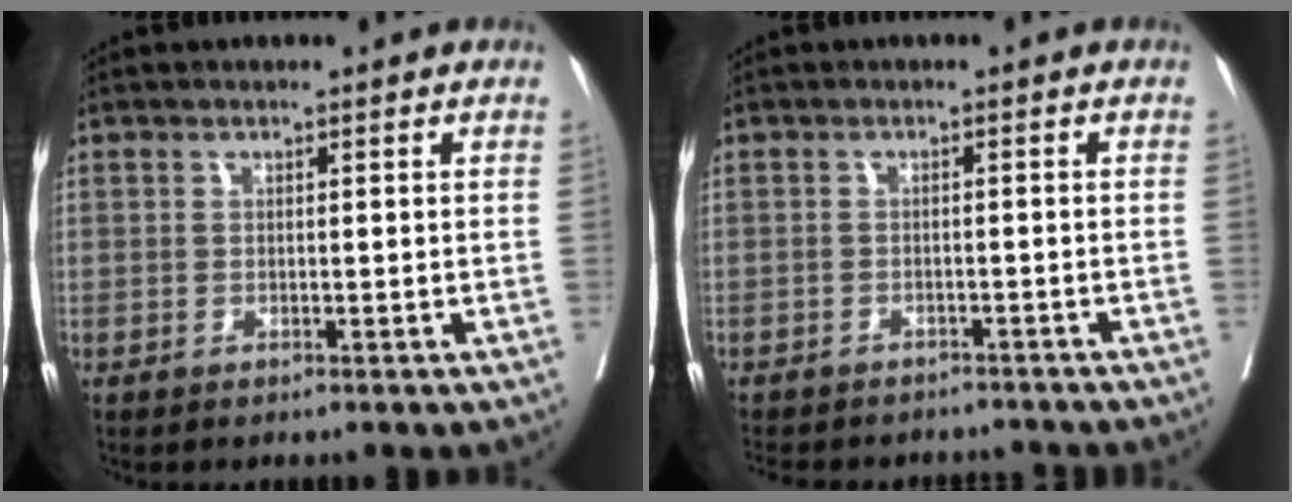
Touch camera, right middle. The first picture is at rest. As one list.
[{"total": 11.3, "force": [-10.3, 3.5, 3.0], "torque": [-0.063, 0.002, -0.123]}]